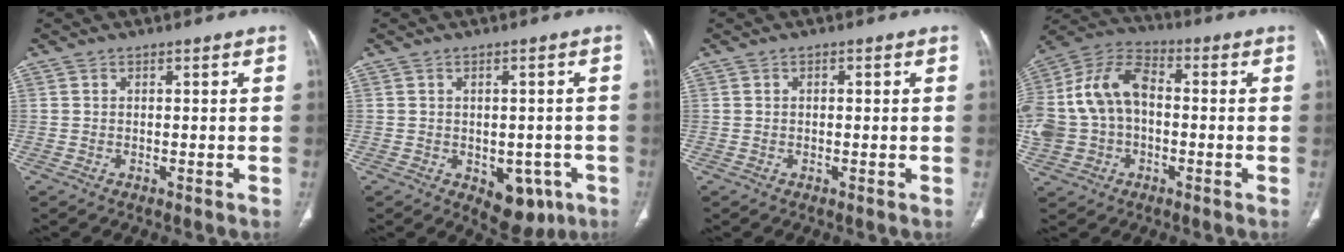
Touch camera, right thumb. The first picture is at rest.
{"total": 7.8, "force": [-3.0, 4.9, 5.3], "torque": [-0.030, 0.009, -0.025]}
{"total": 0.7, "force": [0.2, 0.4, 0.5], "torque": [-0.011, 0.003, 0.003]}
{"total": 17.7, "force": [-0.1, 12.6, 12.4], "torque": [-0.267, 0.041, -0.007]}